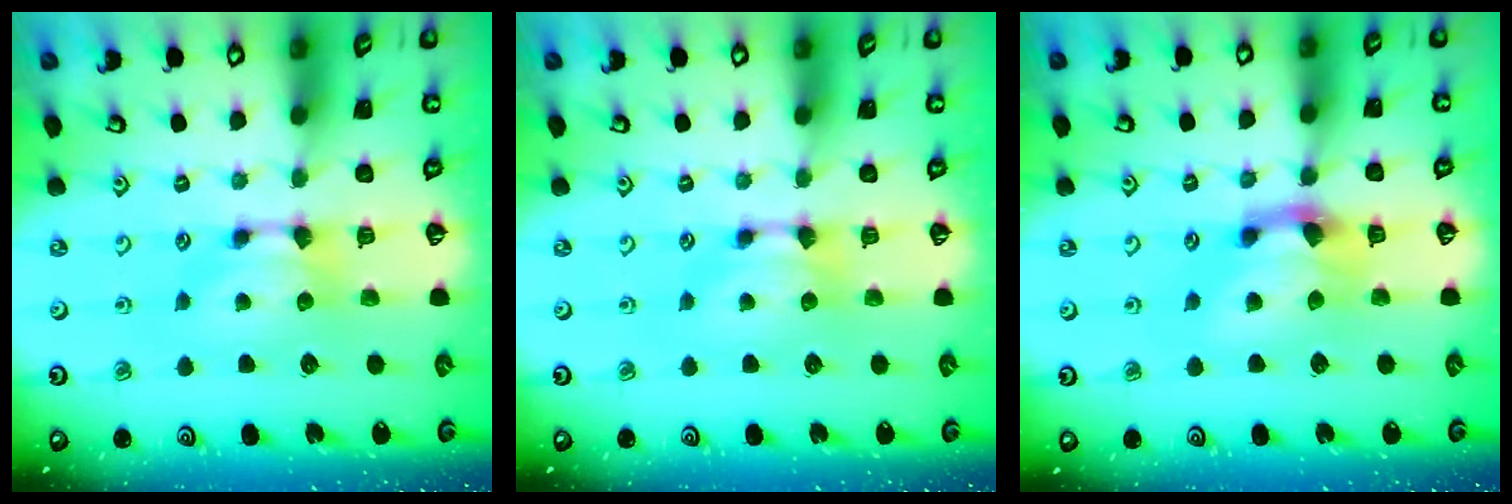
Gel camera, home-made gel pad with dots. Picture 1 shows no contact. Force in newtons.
{"total": 0.0}
{"total": 3.0, "press": 2.4, "slide": 1.8}